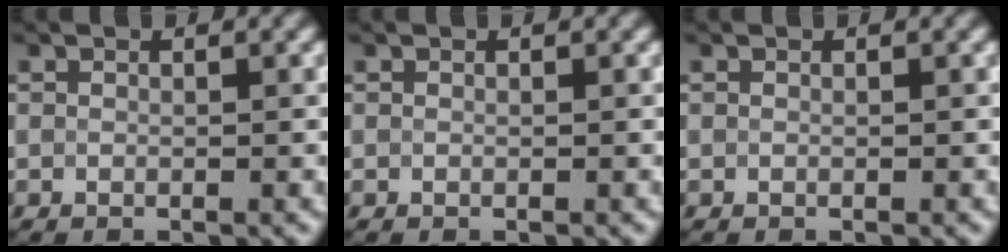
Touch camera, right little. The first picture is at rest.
{"total": 0.0}
{"total": 0.0}